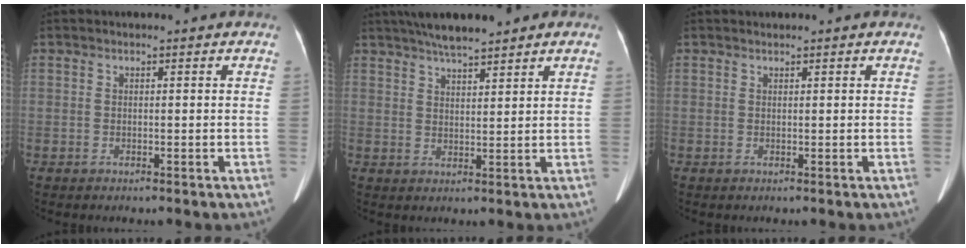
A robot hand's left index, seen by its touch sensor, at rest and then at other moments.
{"total": 7.8, "force": [6.6, 0.9, 4.1], "torque": [-0.062, 0.021, 0.109]}
{"total": 0.7, "force": [0.6, 0.1, 0.1], "torque": [-0.008, 0.011, 0.015]}